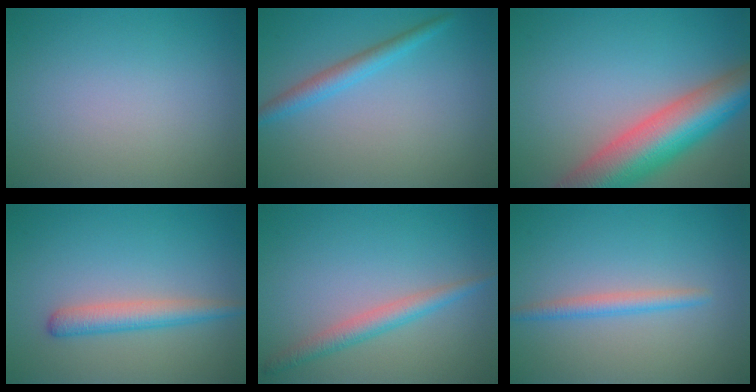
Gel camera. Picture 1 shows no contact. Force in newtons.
{"total": 2.3, "press": 2.3, "slide": 0.1}
{"total": 10.4, "press": 10.4, "slide": 0.7}
{"total": 2.8, "press": 2.8, "slide": 0.1}
{"total": 2.5, "press": 2.5, "slide": 0.1}
{"total": 1.9, "press": 1.9, "slide": 0.1}